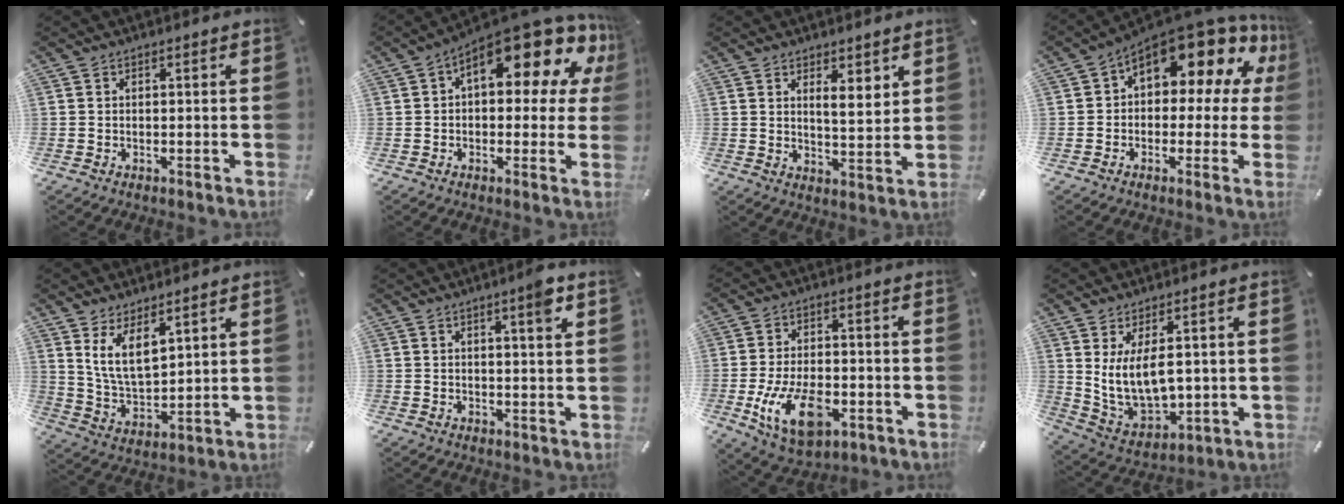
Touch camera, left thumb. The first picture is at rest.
{"total": 17.8, "force": [9.2, 6.9, 13.5], "torque": [-0.183, -0.082, 0.148]}
{"total": 5.7, "force": [3.8, 2.3, 3.5], "torque": [-0.049, -0.028, 0.062]}
{"total": 14.9, "force": [9.1, 7.4, 9.2], "torque": [-0.138, -0.076, 0.155]}
{"total": 9.1, "force": [5.7, 4.3, 5.7], "torque": [-0.134, -0.025, 0.103]}
{"total": 4.5, "force": [2.3, 0.5, 3.9], "torque": [-0.056, -0.007, 0.031]}
{"total": 14.6, "force": [-4.3, 8.6, 10.9], "torque": [-0.198, -0.004, -0.073]}
{"total": 11.5, "force": [3.7, 6.2, 9.0], "torque": [-0.195, -0.027, 0.068]}